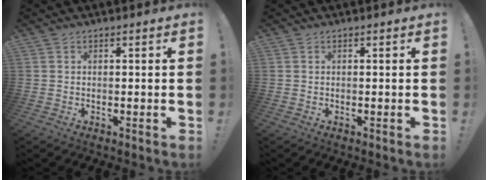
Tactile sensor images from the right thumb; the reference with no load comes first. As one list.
[{"total": 0.0}]